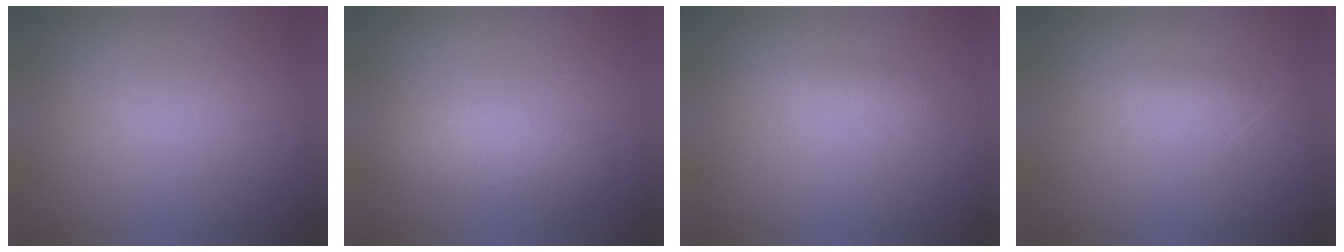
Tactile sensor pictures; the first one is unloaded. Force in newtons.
{"total": 3.4}
{"total": 1.3}
{"total": 1.8}